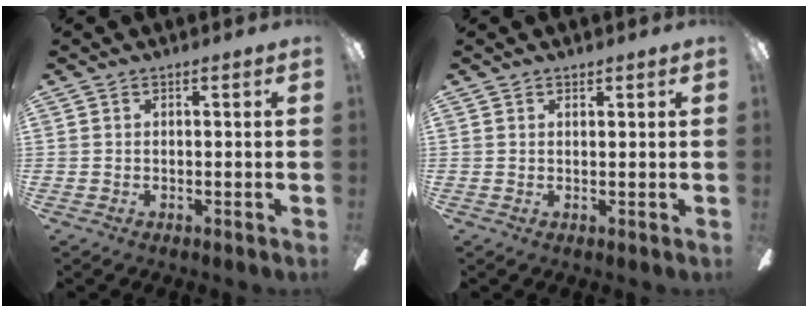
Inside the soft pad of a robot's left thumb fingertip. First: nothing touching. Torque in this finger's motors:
{"motor_torque": [-0.19, 0.14, -0.30, -0.15, 0.02]}